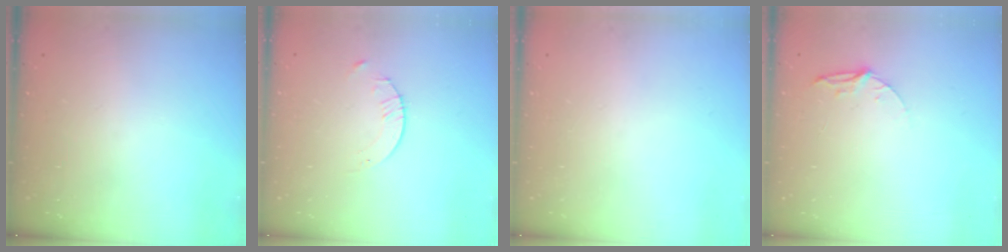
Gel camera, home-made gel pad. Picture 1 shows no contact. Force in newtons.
{"total": 2.1, "press": 2.1, "slide": 0.3}
{"total": 0.0}
{"total": 5.3, "press": 5.3, "slide": 0.5}